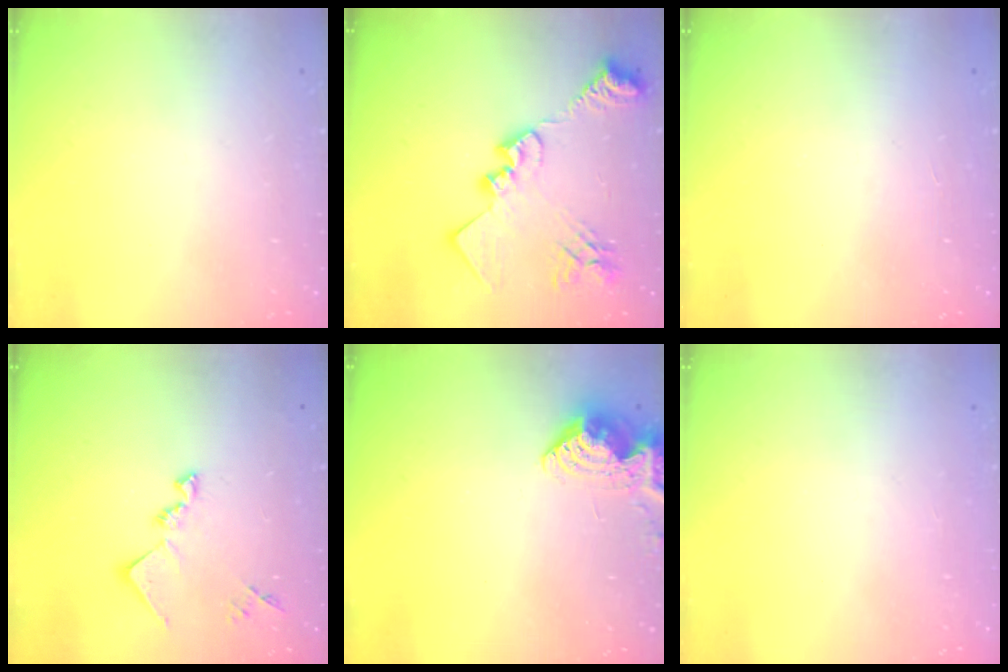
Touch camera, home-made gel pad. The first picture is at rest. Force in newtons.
{"total": 21.9, "press": 21.8, "slide": 2.0}
{"total": 1.0, "press": 1.0, "slide": 0.1}
{"total": 12.3, "press": 12.3, "slide": 0.6}
{"total": 8.1, "press": 8.1, "slide": 0.3}
{"total": 1.1, "press": 1.1, "slide": 0.1}